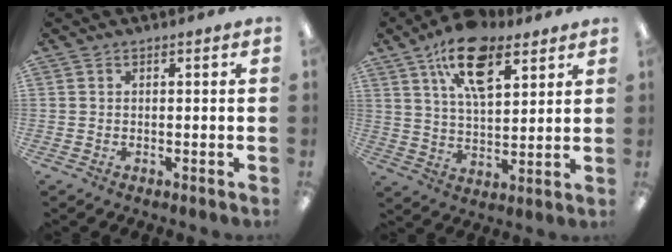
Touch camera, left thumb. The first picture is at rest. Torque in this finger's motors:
{"motor_torque": [0.18, 0.20, 1.46, -1.31, 0.12]}